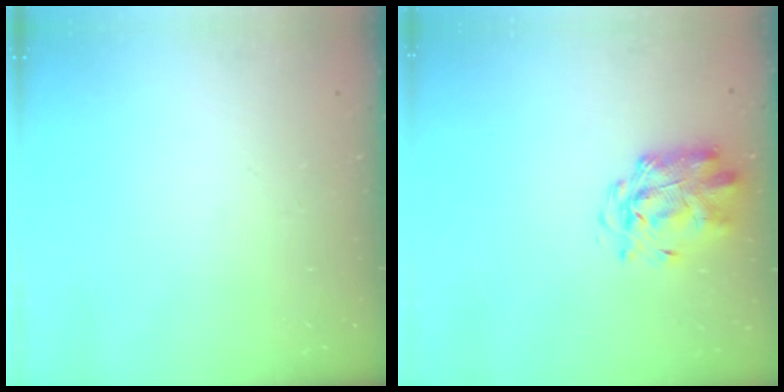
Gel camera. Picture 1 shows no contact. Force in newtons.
{"total": 2.7, "press": 2.6, "slide": 0.7}